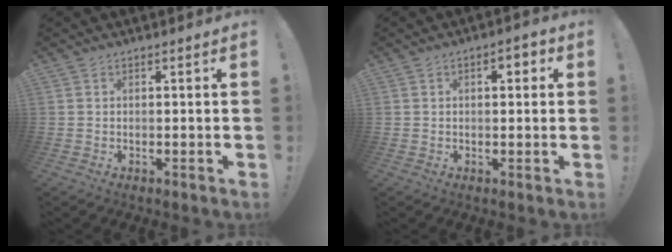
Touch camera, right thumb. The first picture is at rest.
{"total": 3.3, "force": [0.7, 1.8, 2.7], "torque": [-0.024, 0.000, 0.002]}